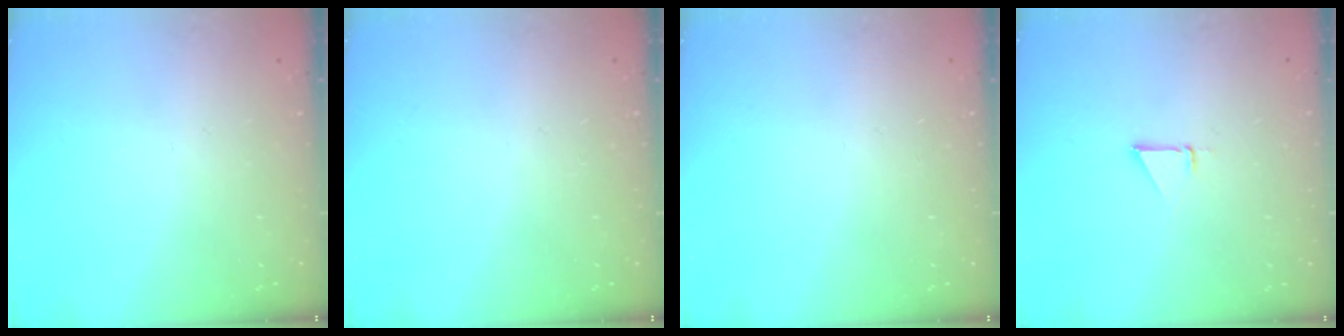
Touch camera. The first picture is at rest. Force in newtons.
{"total": 0.0}
{"total": 0.0}
{"total": 1.5, "press": 1.5, "slide": 0.0}